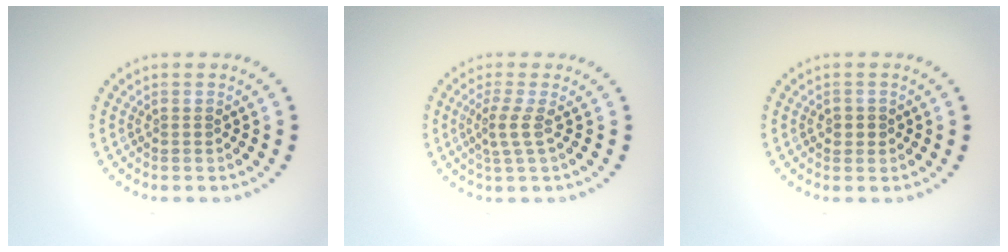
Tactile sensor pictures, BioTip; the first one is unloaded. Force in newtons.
{"total": 2.1, "press": 1.5, "slide": 1.5}
{"total": 1.1, "press": 1.1, "slide": 0.3}